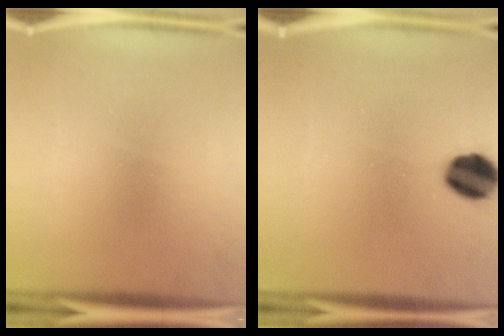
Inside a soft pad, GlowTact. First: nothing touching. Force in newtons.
{"total": 10.0}